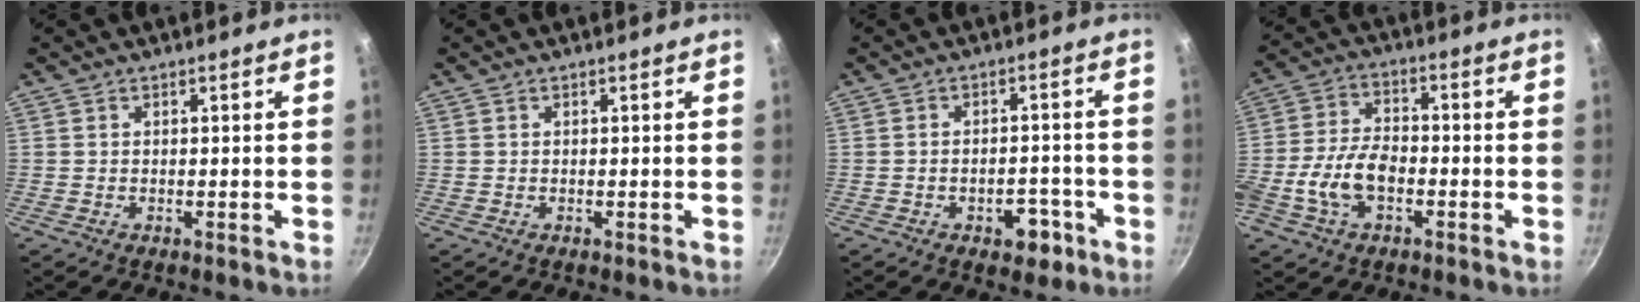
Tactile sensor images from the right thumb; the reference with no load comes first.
{"total": 0.0}
{"total": 5.9, "force": [-3.0, 3.4, 3.8], "torque": [-0.029, 0.020, -0.035]}
{"total": 10.2, "force": [-3.2, 6.0, 7.6], "torque": [-0.139, 0.032, -0.069]}